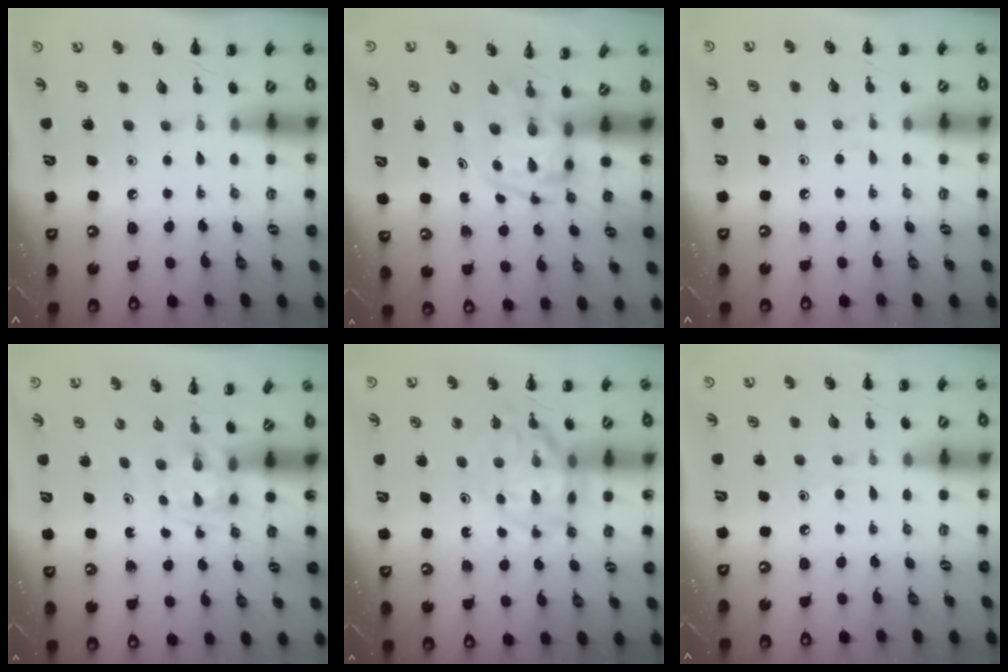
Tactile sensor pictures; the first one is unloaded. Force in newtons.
{"total": 3.8, "press": 3.8, "slide": 0.6}
{"total": 2.9, "press": 2.8, "slide": 1.0}
{"total": 1.2, "press": 1.0, "slide": 0.7}
{"total": 15.1, "press": 14.7, "slide": 3.3}
{"total": 3.5, "press": 3.3, "slide": 1.2}